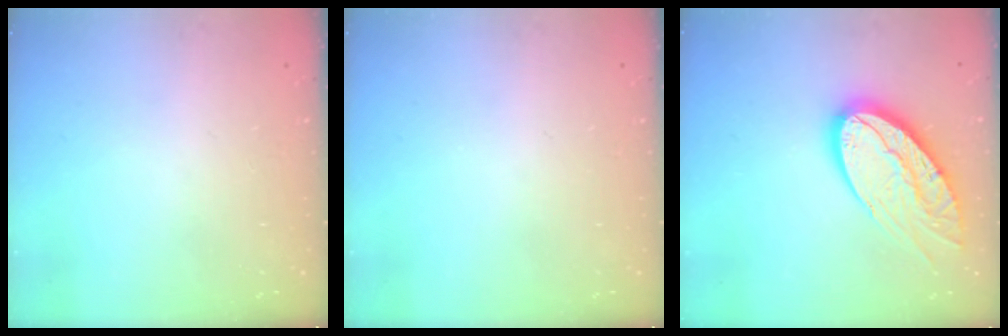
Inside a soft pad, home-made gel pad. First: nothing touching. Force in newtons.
{"total": 0.0}
{"total": 19.8, "press": 19.8, "slide": 1.2}